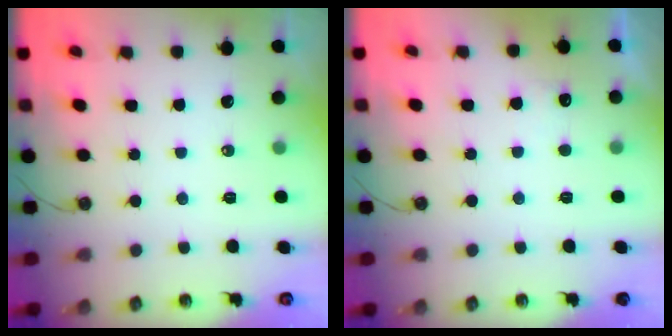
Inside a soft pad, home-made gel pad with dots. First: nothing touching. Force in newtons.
{"total": 4.2, "press": 4.0, "slide": 1.2}